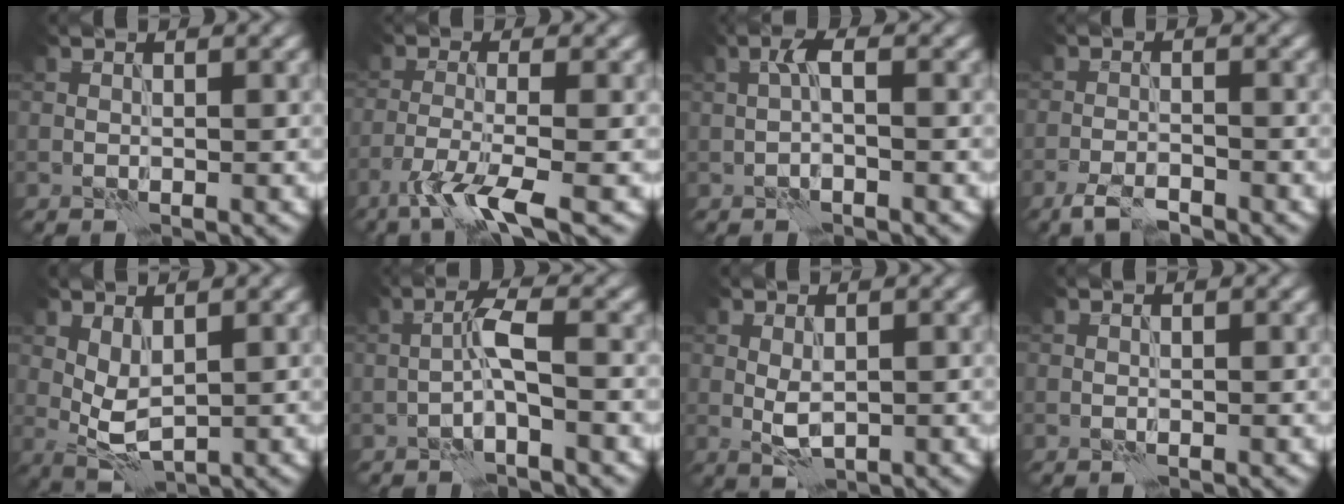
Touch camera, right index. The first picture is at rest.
{"total": 4.9, "force": [-3.0, 0.8, 3.8], "torque": [-0.069, -0.003, -0.068]}
{"total": 1.6, "force": [-0.2, 0.3, 1.5], "torque": [-0.030, 0.006, -0.006]}
{"total": 2.9, "force": [-2.4, 0.7, 1.6], "torque": [-0.033, -0.002, -0.050]}
{"total": 3.0, "force": [0.9, 1.3, 2.5], "torque": [-0.056, -0.003, 0.021]}
{"total": 2.7, "force": [-1.0, 0.3, 2.5], "torque": [-0.046, 0.014, -0.024]}
{"total": 2.1, "force": [0.1, 1.1, 1.8], "torque": [-0.040, -0.002, 0.006]}
{"total": 0.0}